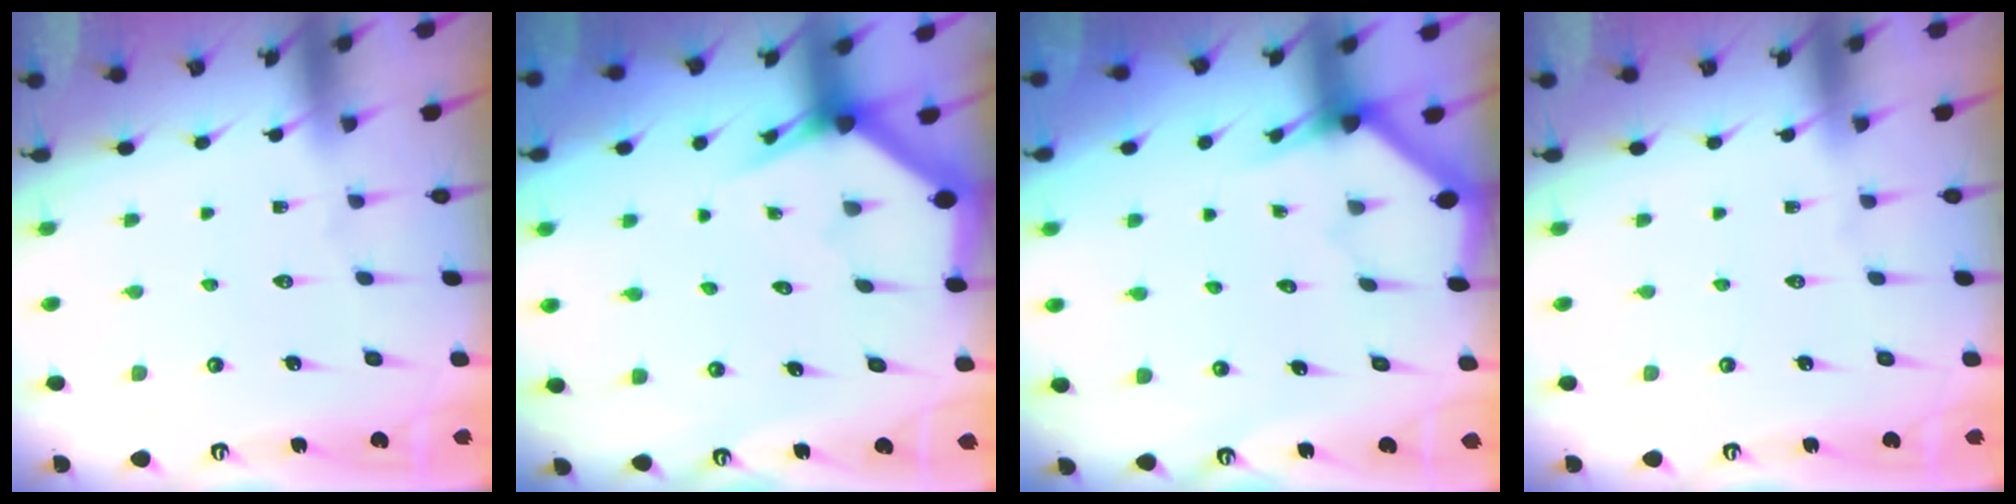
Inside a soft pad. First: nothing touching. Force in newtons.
{"total": 2.7, "press": 2.7, "slide": 0.1}
{"total": 2.9, "press": 2.9, "slide": 0.2}
{"total": 0.0}